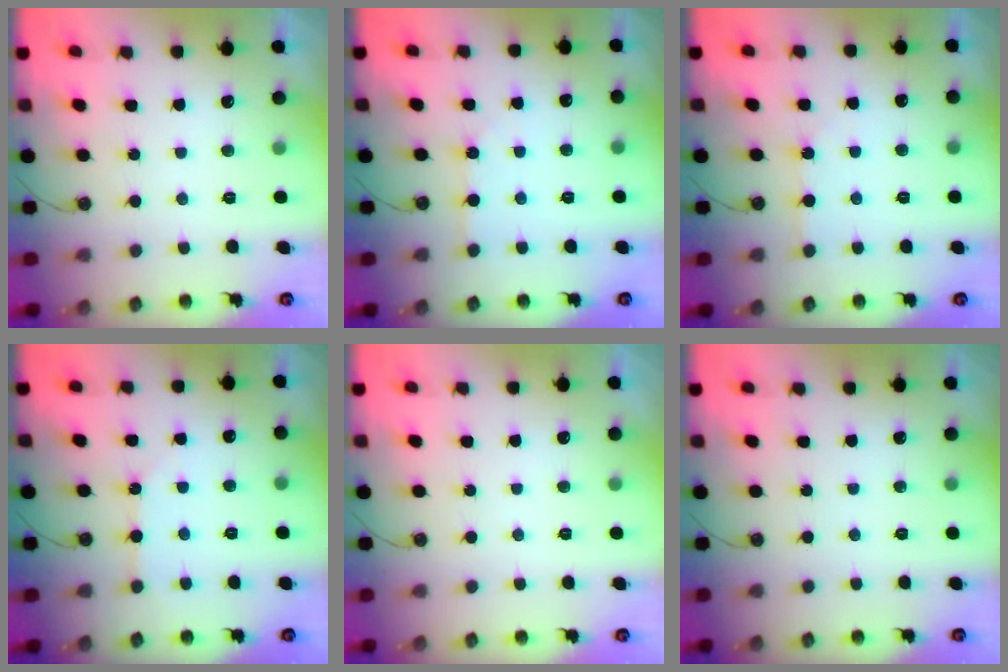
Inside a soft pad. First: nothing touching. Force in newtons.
{"total": 2.7, "press": 2.7, "slide": 0.4}
{"total": 4.2, "press": 4.2, "slide": 0.6}
{"total": 2.4, "press": 2.4, "slide": 0.4}
{"total": 0.0}
{"total": 0.0}